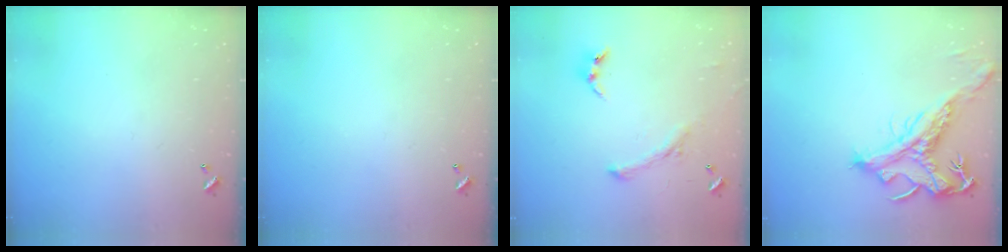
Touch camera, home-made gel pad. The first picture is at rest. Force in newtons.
{"total": 0.0}
{"total": 0.0}
{"total": 2.1, "press": 1.7, "slide": 1.2}